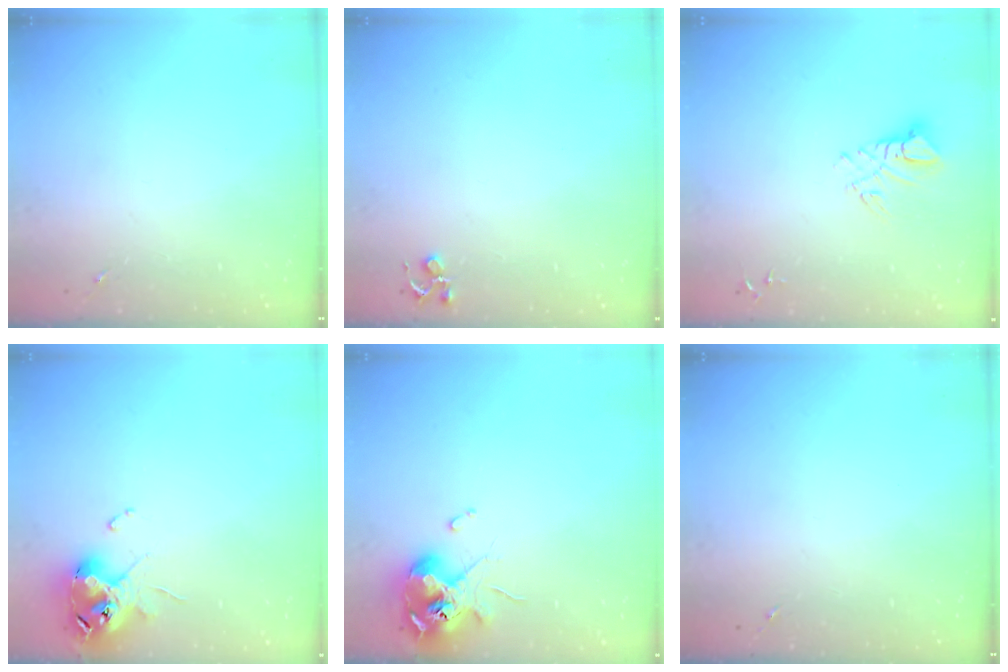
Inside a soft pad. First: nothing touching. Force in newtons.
{"total": 4.1, "press": 4.1, "slide": 0.5}
{"total": 7.5, "press": 7.5, "slide": 0.7}
{"total": 12.6, "press": 12.5, "slide": 1.7}
{"total": 11.1, "press": 11.0, "slide": 1.6}
{"total": 0.0}